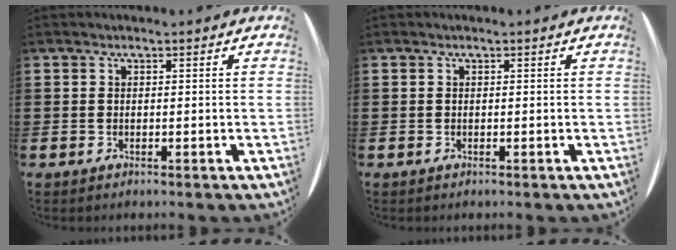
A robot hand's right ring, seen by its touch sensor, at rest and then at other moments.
{"total": 0.0}